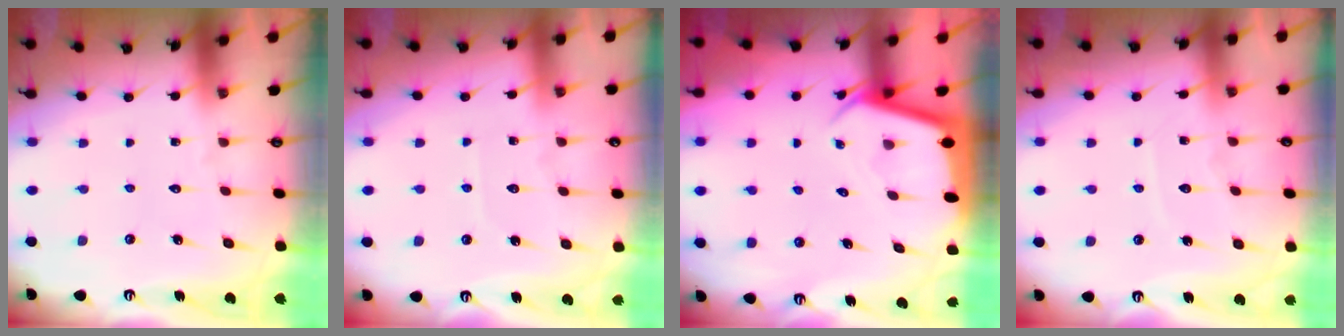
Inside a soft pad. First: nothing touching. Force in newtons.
{"total": 2.9, "press": 2.9, "slide": 0.4}
{"total": 2.7, "press": 2.7, "slide": 0.2}
{"total": 5.6, "press": 5.6, "slide": 0.6}